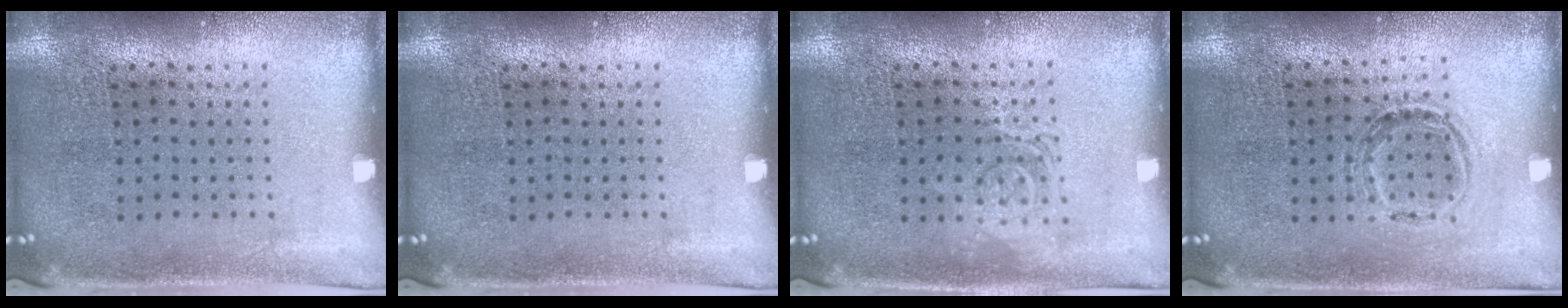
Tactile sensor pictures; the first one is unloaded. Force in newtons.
{"total": 0.0}
{"total": 2.2, "press": 2.1, "slide": 0.4}
{"total": 1.1, "press": 0.9, "slide": 0.7}